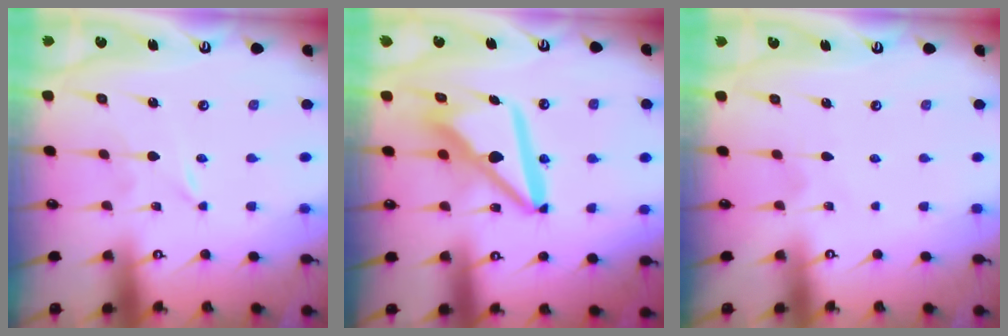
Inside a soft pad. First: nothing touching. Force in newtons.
{"total": 13.2, "press": 13.2, "slide": 1.5}
{"total": 3.7, "press": 3.7, "slide": 0.3}